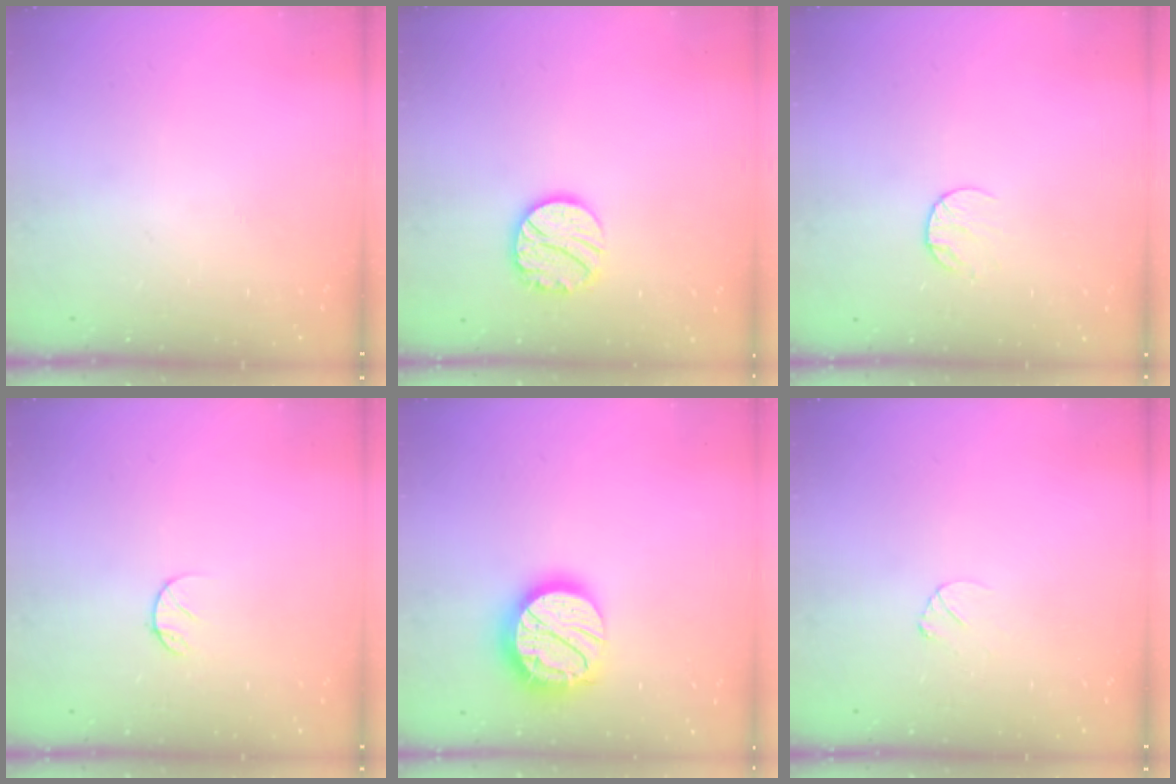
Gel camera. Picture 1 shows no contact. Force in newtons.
{"total": 12.3, "press": 12.2, "slide": 1.0}
{"total": 5.5, "press": 5.5, "slide": 0.6}
{"total": 4.3, "press": 4.3, "slide": 0.3}
{"total": 18.5, "press": 18.5, "slide": 1.4}
{"total": 2.8, "press": 2.8, "slide": 0.3}